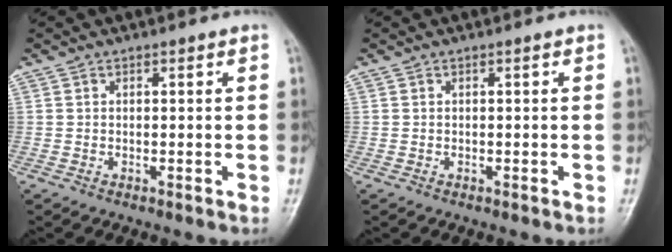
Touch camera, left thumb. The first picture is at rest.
{"total": 0.0}